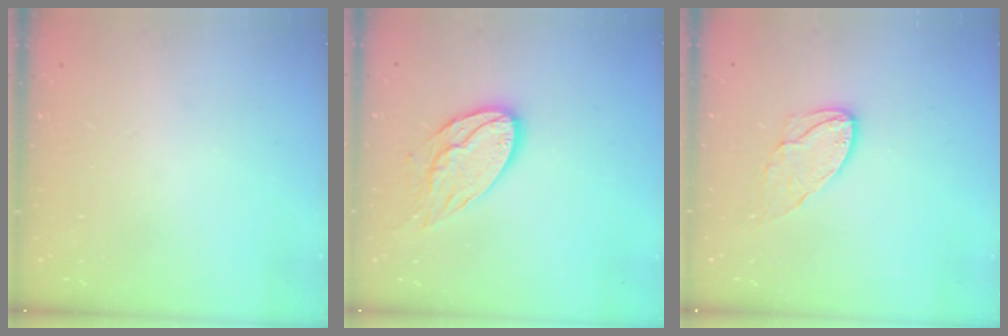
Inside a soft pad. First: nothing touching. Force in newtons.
{"total": 11.8, "press": 11.8, "slide": 0.6}
{"total": 8.6, "press": 8.5, "slide": 0.6}